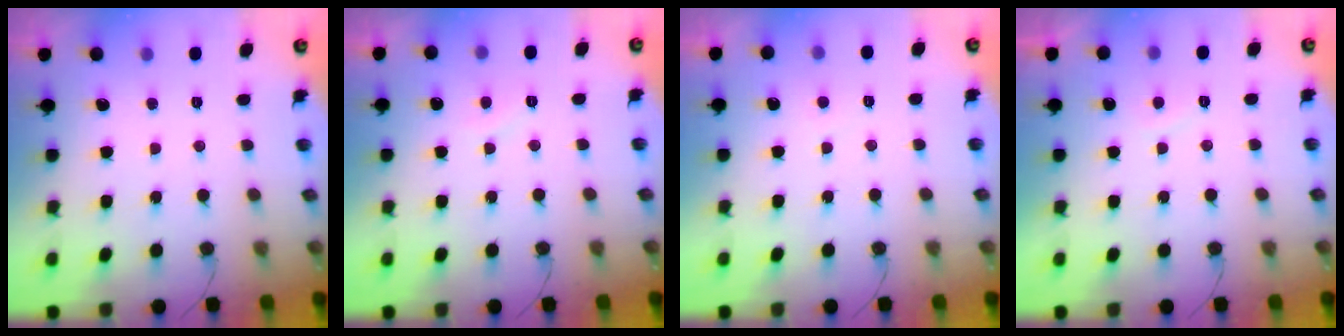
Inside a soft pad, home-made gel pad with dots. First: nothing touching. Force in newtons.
{"total": 3.1, "press": 3.0, "slide": 0.6}
{"total": 1.6, "press": 1.6, "slide": 0.2}
{"total": 1.5, "press": 1.3, "slide": 0.7}